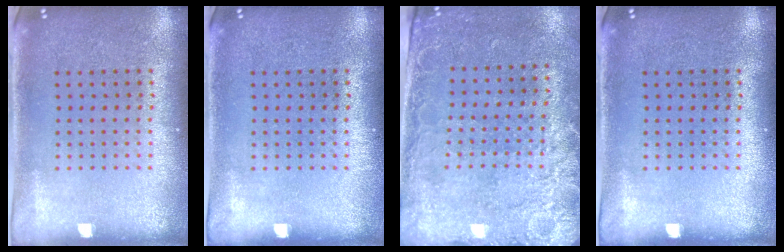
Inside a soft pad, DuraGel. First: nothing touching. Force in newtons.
{"total": 0.0}
{"total": 2.7, "press": 2.2, "slide": 1.5}
{"total": 0.0}